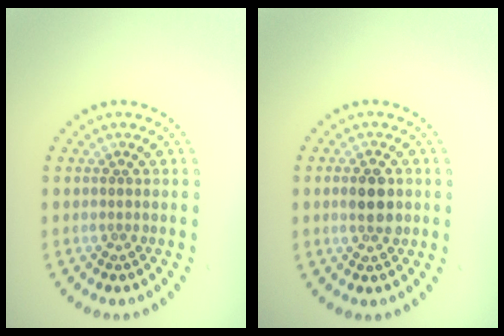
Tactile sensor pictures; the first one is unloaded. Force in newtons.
{"total": 2.9, "press": 2.9, "slide": 0.1}